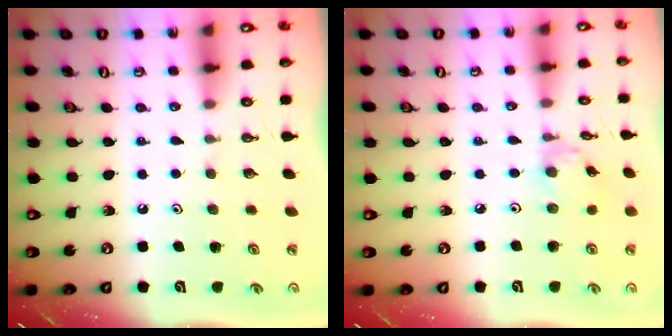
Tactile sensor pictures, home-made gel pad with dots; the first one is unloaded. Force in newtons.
{"total": 1.4, "press": 1.3, "slide": 0.2}